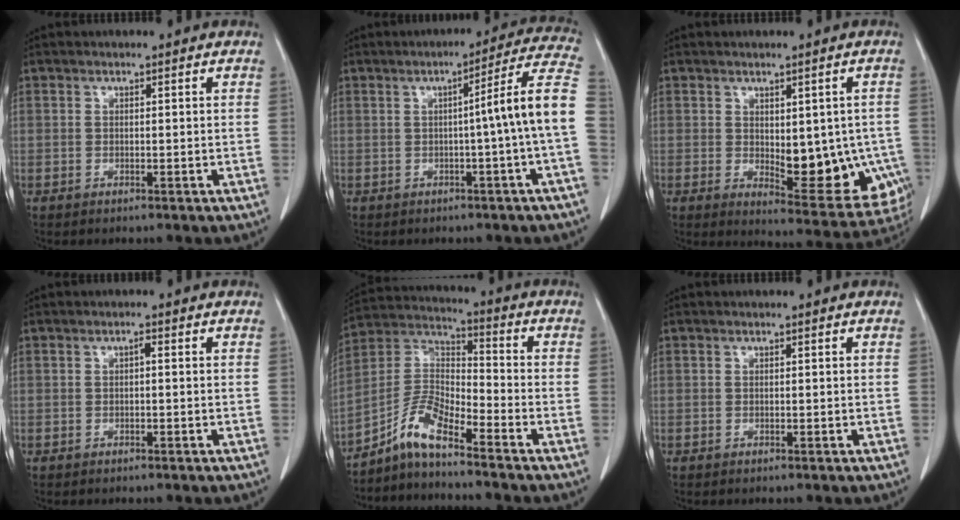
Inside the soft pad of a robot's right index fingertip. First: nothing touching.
{"total": 10.0, "force": [-0.9, -2.1, 9.8], "torque": [-0.119, 0.015, -0.016]}
{"total": 12.8, "force": [-2.0, 5.7, 11.3], "torque": [-0.121, -0.008, -0.009]}
{"total": 0.7, "force": [0.0, 0.2, 0.6], "torque": [-0.011, 0.002, 0.000]}
{"total": 8.0, "force": [-6.3, 1.2, 4.9], "torque": [-0.112, 0.015, -0.125]}
{"total": 0.0}